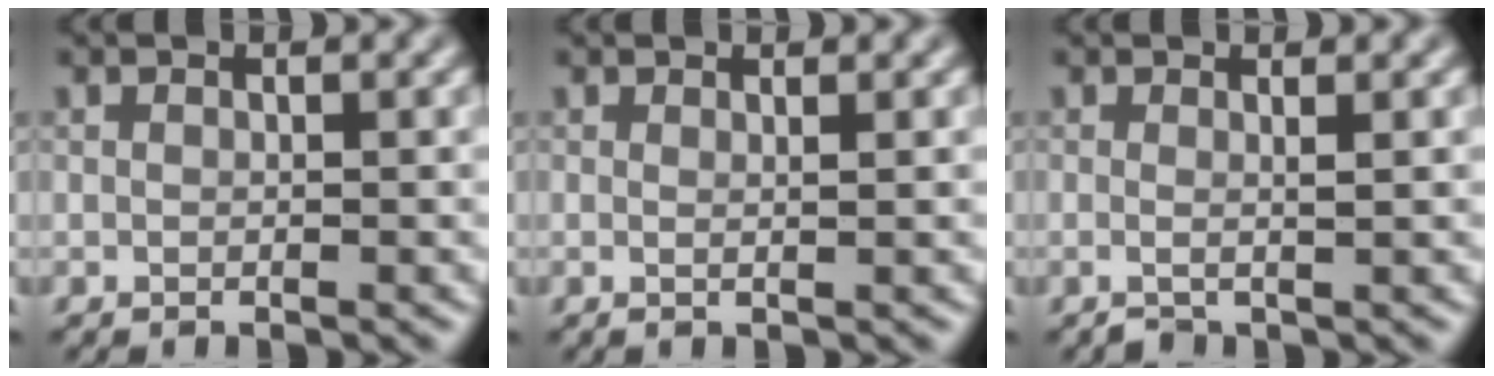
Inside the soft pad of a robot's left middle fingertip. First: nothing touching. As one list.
[{"total": 0.6, "force": [0.3, 0.0, 0.5], "torque": [-0.008, 0.001, 0.000]}, {"total": 0.9, "force": [0.1, 0.1, 0.9], "torque": [-0.014, -0.001, -0.001]}]